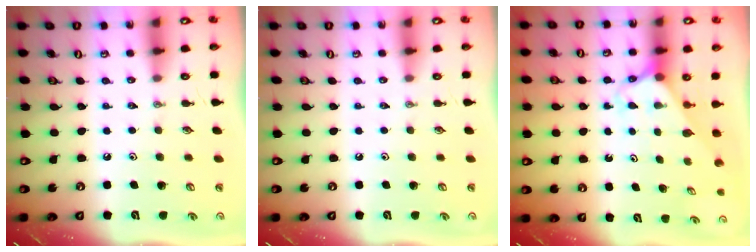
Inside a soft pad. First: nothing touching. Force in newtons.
{"total": 0.0}
{"total": 2.6, "press": 2.6, "slide": 0.2}